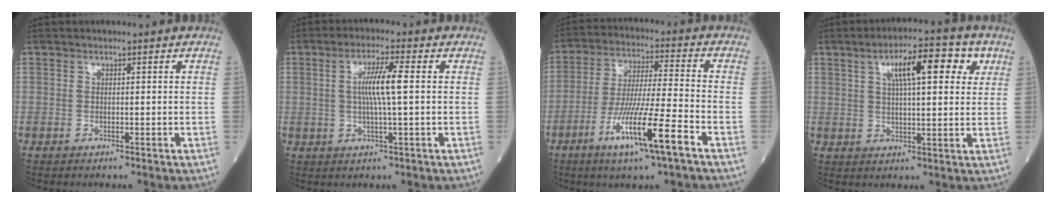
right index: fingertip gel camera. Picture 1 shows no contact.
{"total": 6.0, "force": [0.6, -0.2, 5.9], "torque": [-0.111, 0.001, 0.011]}
{"total": 12.5, "force": [-6.2, -0.4, 10.9], "torque": [-0.206, -0.020, -0.112]}
{"total": 10.0, "force": [4.0, 2.8, 8.7], "torque": [-0.134, 0.023, 0.058]}